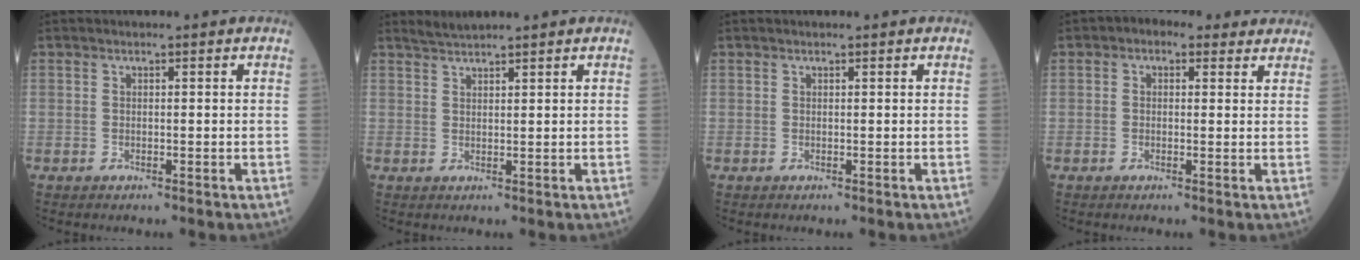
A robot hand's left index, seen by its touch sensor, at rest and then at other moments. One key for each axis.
{"total": 1.9, "fx": 1.9, "fy": -0.4, "fz": 0.1, "tx": -0.008, "ty": 0.013, "tz": 0.045}
{"total": 0.0}
{"total": 4.4, "fx": 2.8, "fy": 2.7, "fz": 2.2, "tx": -0.029, "ty": 0.033, "tz": 0.038}